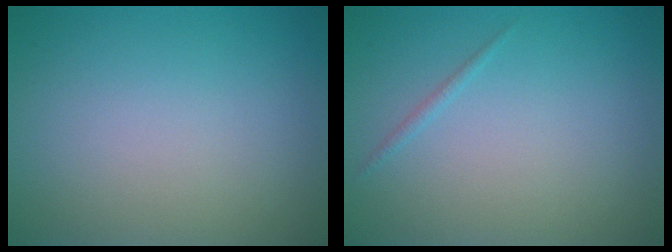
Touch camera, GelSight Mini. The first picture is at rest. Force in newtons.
{"total": 0.6, "press": 0.6, "slide": 0.0}